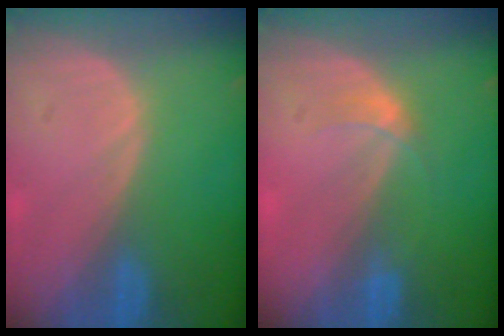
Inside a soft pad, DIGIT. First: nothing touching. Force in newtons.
{"total": 1.7, "press": 1.7, "slide": 0.2}